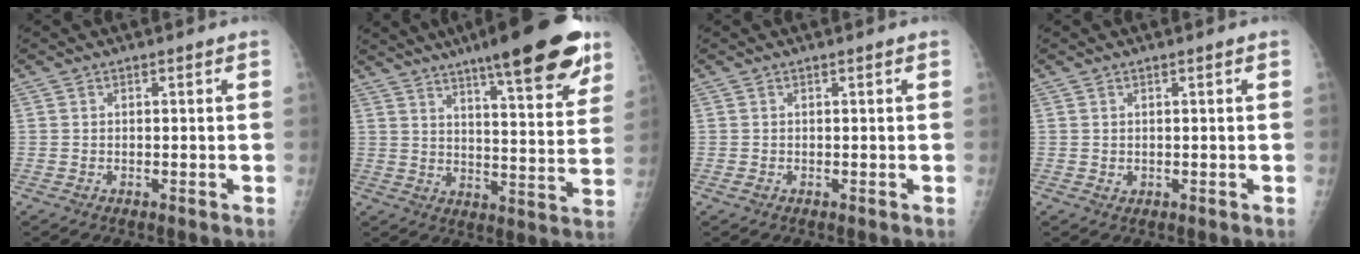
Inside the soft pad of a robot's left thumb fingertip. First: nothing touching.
{"total": 21.4, "force": [13.9, 4.2, 15.6], "torque": [-0.197, -0.051, 0.196]}
{"total": 0.6, "force": [0.0, 0.3, 0.5], "torque": [-0.008, 0.009, 0.004]}
{"total": 0.6, "force": [0.3, 0.4, 0.4], "torque": [-0.002, -0.003, 0.007]}